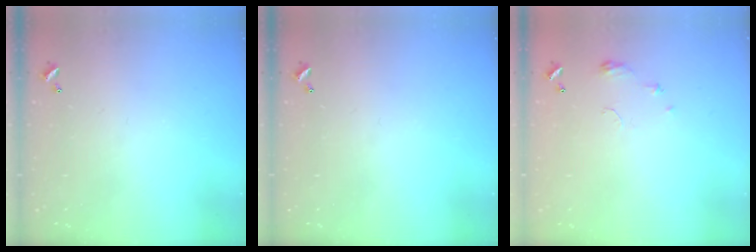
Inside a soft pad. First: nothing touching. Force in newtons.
{"total": 0.0}
{"total": 4.5, "press": 4.5, "slide": 0.6}